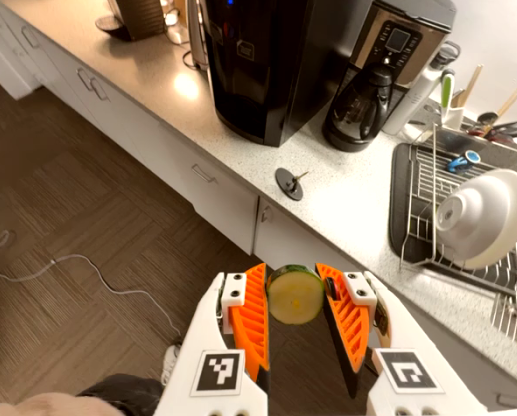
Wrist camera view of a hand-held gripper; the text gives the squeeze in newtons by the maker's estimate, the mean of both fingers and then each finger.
{"total": 11.1, "left": 11.5, "right": 10.8}